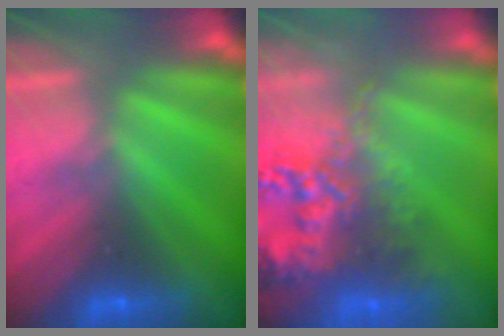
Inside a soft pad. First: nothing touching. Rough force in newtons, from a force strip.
{"total": 8.6}